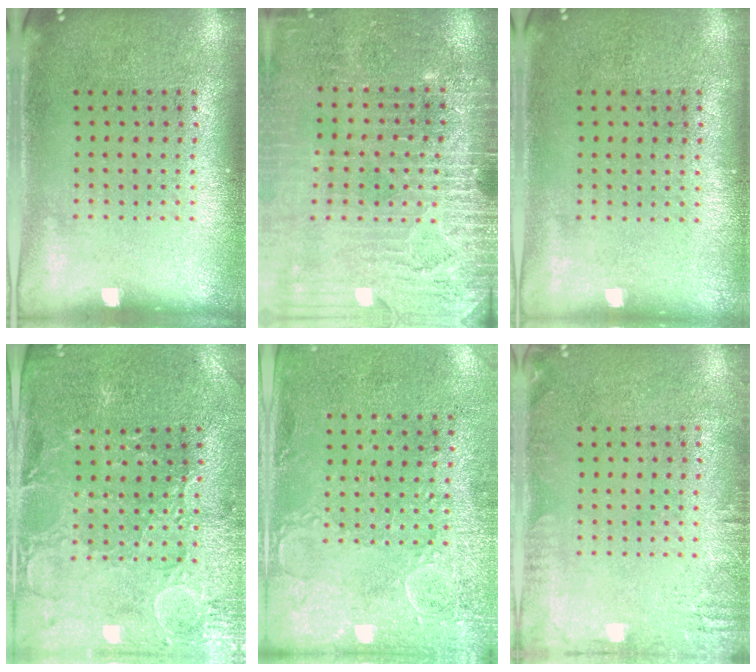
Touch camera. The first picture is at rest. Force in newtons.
{"total": 3.2, "press": 3.2, "slide": 0.3}
{"total": 0.0}
{"total": 1.3, "press": 1.3, "slide": 0.4}
{"total": 3.1, "press": 2.3, "slide": 2.0}
{"total": 1.9, "press": 1.9, "slide": 0.3}